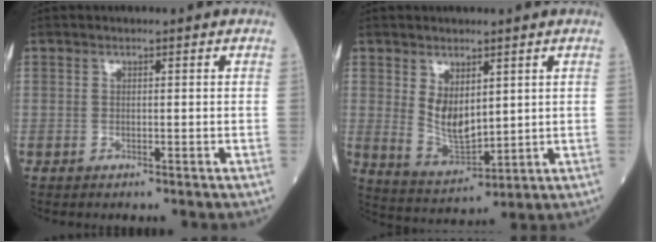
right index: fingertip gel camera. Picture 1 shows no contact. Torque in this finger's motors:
{"motor_torque": [0.73, 0.42, 0.17, 0.09]}